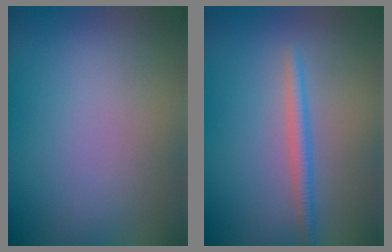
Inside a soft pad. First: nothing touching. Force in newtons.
{"total": 1.9, "press": 1.9, "slide": 0.1}